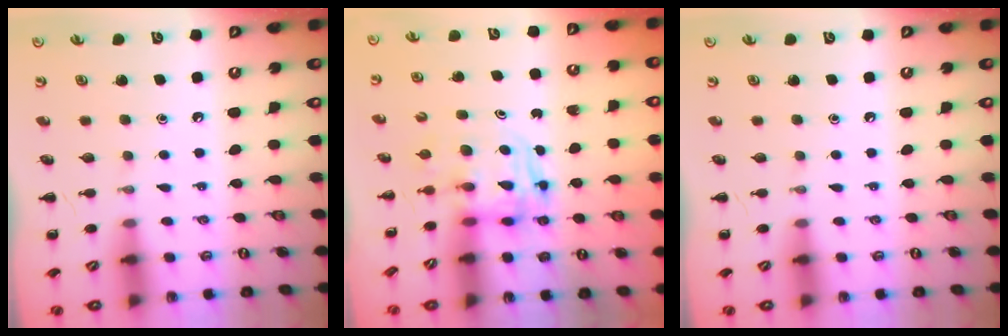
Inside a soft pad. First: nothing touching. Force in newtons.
{"total": 2.7, "press": 2.7, "slide": 0.2}
{"total": 0.0}